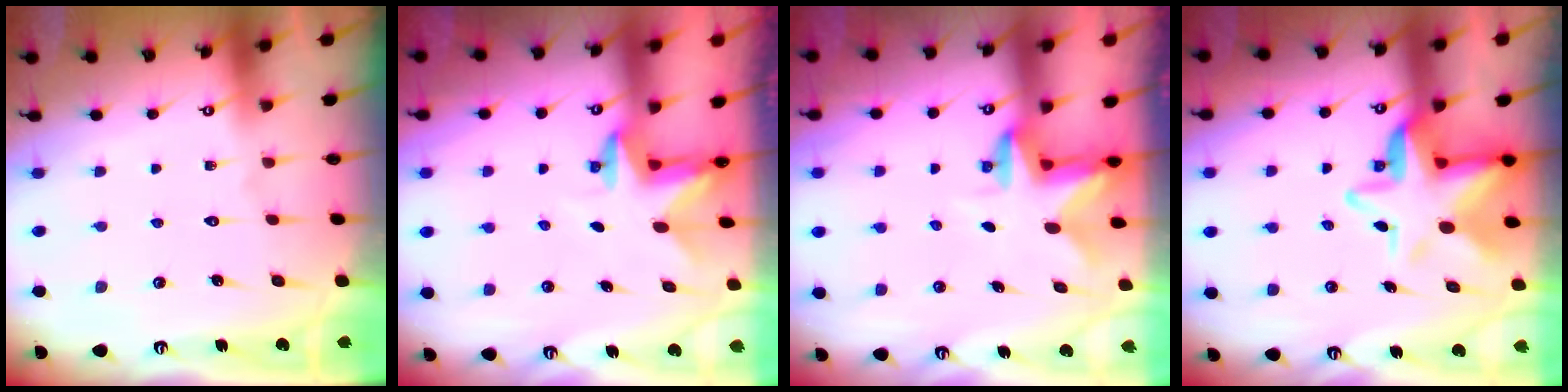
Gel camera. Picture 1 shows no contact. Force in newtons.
{"total": 2.4, "press": 2.3, "slide": 0.4}
{"total": 2.5, "press": 2.4, "slide": 0.4}
{"total": 10.7, "press": 10.6, "slide": 1.7}